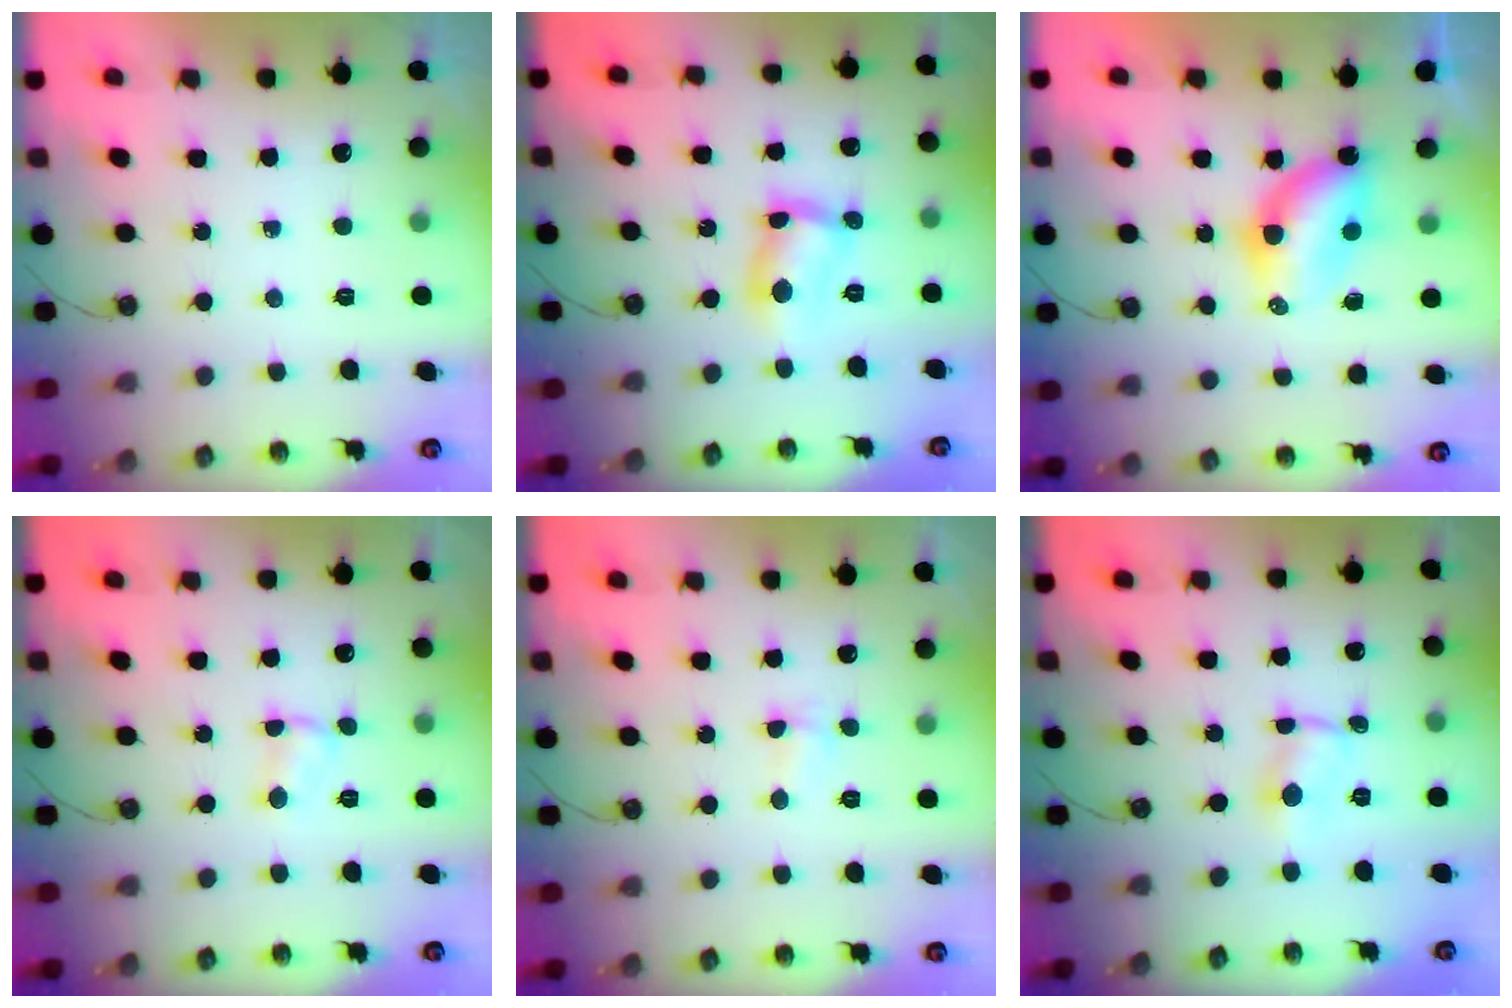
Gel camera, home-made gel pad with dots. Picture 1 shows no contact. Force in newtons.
{"total": 7.9, "press": 7.9, "slide": 0.4}
{"total": 7.4, "press": 7.0, "slide": 2.4}
{"total": 2.7, "press": 2.7, "slide": 0.3}
{"total": 2.5, "press": 2.1, "slide": 1.4}
{"total": 1.3, "press": 1.3, "slide": 0.2}